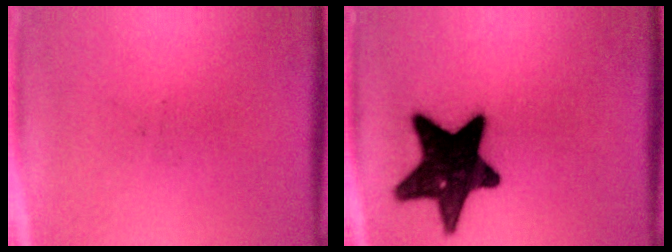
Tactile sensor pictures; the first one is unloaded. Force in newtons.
{"total": 17.2}